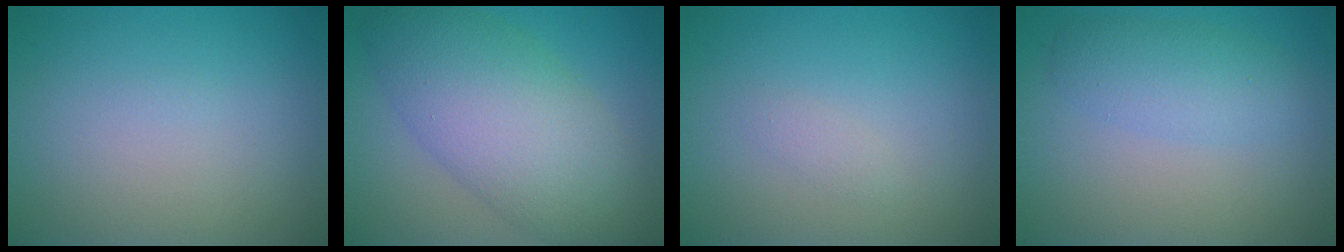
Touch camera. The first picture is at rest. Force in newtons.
{"total": 9.5, "press": 9.5, "slide": 0.2}
{"total": 0.7, "press": 0.7, "slide": 0.0}
{"total": 3.0, "press": 3.0, "slide": 0.1}